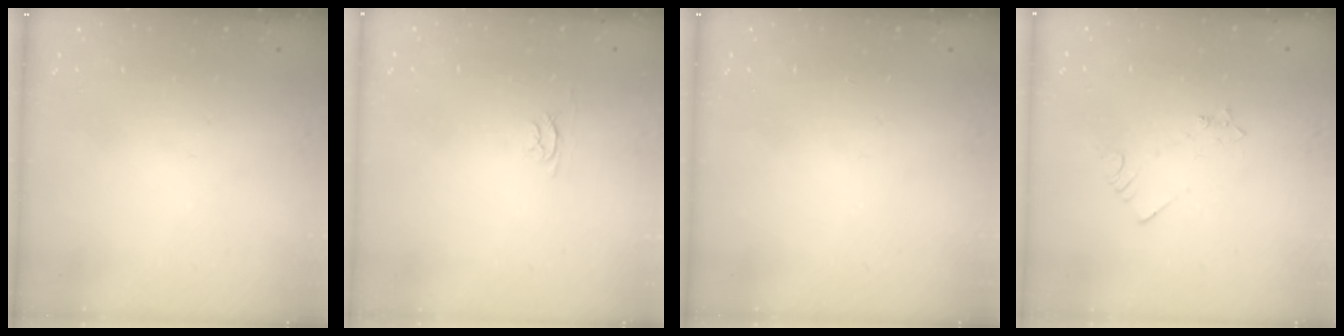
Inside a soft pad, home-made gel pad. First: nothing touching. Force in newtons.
{"total": 2.4, "press": 2.4, "slide": 0.3}
{"total": 0.0}
{"total": 2.5, "press": 2.5, "slide": 0.3}